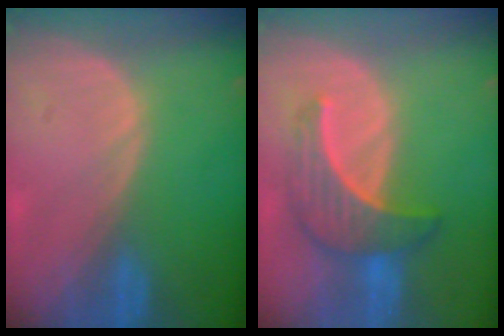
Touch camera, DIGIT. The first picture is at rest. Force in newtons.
{"total": 6.7, "press": 6.7, "slide": 0.7}